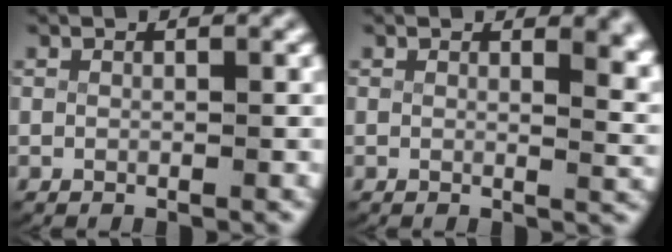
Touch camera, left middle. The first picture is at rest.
{"total": 3.1, "force": [1.6, 1.0, 2.4], "torque": [-0.016, -0.014, 0.025]}